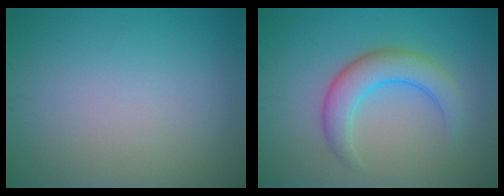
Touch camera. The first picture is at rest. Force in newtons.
{"total": 4.4, "press": 4.4, "slide": 0.3}